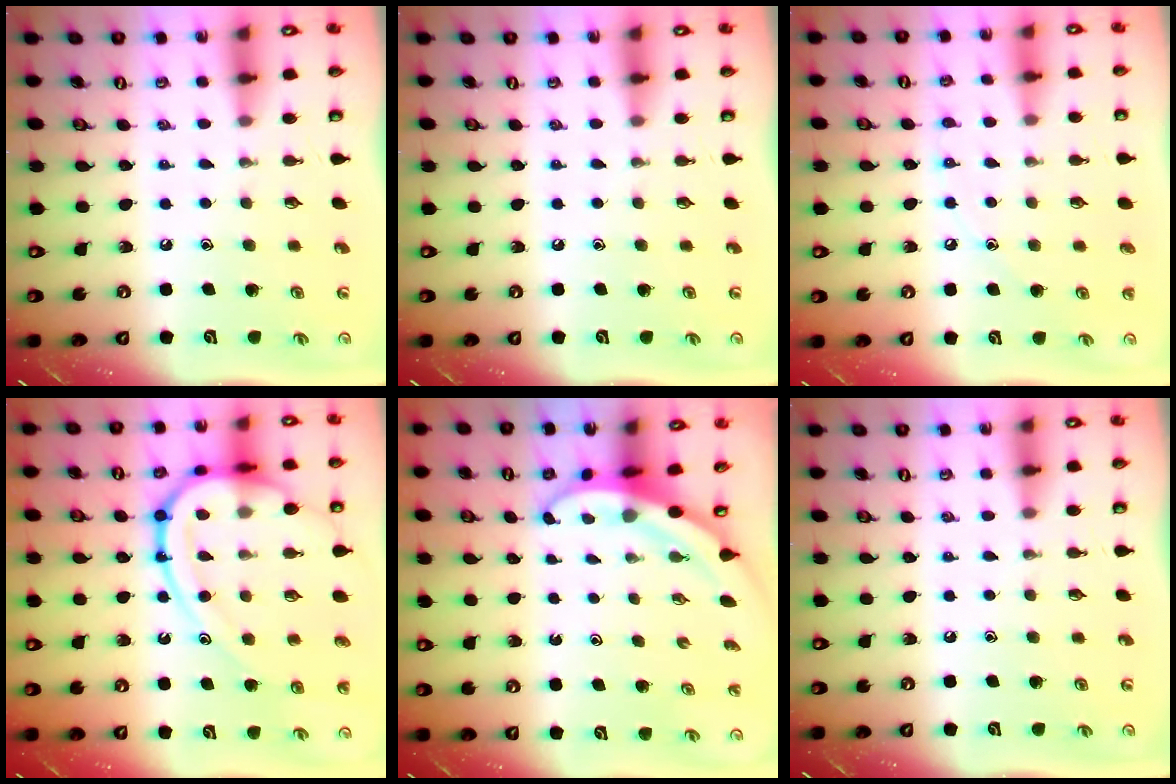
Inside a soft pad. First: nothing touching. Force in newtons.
{"total": 0.0}
{"total": 5.4, "press": 5.3, "slide": 0.6}
{"total": 18.9, "press": 18.8, "slide": 1.8}
{"total": 3.4, "press": 3.4, "slide": 0.1}
{"total": 0.0}